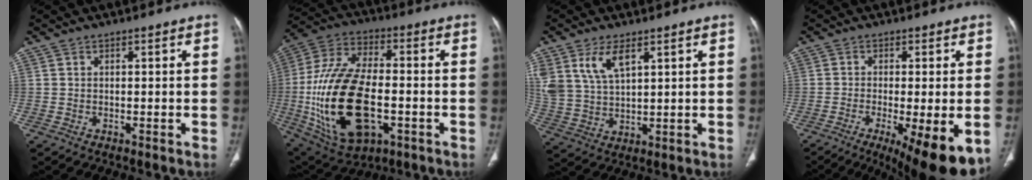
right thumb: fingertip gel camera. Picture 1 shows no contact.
{"total": 25.3, "force": [-4.7, 13.4, 20.9], "torque": [-0.422, 0.010, -0.066]}
{"total": 8.8, "force": [4.7, 4.3, 6.1], "torque": [-0.121, -0.015, 0.104]}
{"total": 14.3, "force": [-6.2, 3.4, 12.4], "torque": [-0.159, -0.017, -0.089]}